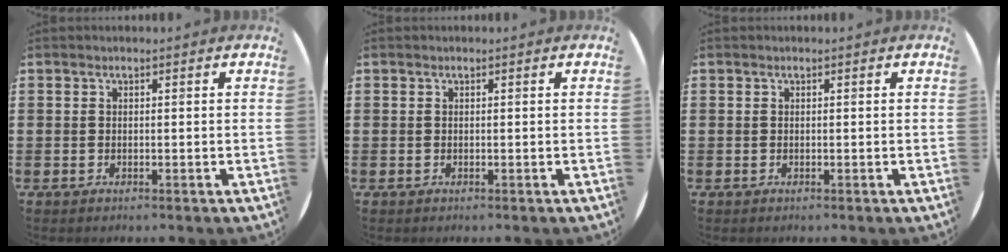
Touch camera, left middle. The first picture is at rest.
{"total": 0.0}
{"total": 0.0}